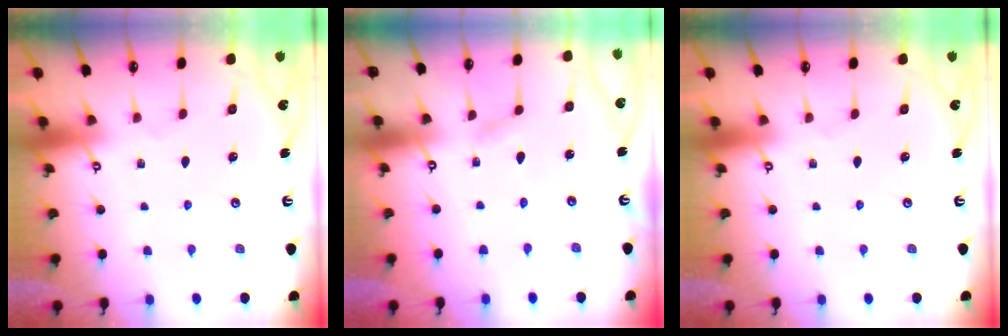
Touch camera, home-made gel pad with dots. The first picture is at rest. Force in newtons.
{"total": 3.0, "press": 3.0, "slide": 0.4}
{"total": 0.0}